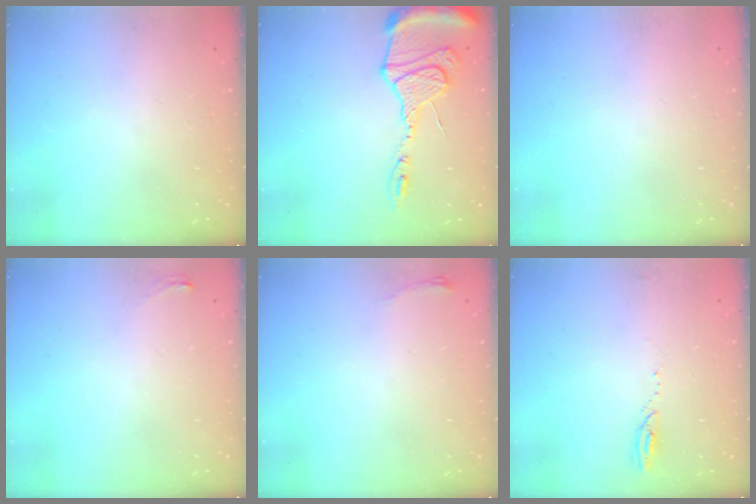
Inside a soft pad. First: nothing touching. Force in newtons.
{"total": 15.3, "press": 15.2, "slide": 1.4}
{"total": 0.0}
{"total": 3.4, "press": 3.2, "slide": 1.1}
{"total": 3.6, "press": 3.6, "slide": 0.5}
{"total": 2.3, "press": 2.3, "slide": 0.3}